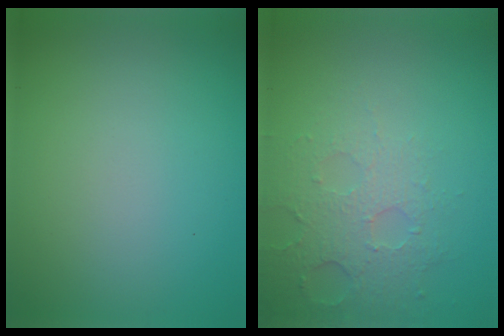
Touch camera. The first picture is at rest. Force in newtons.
{"total": 3.6, "press": 3.2, "slide": 1.8}